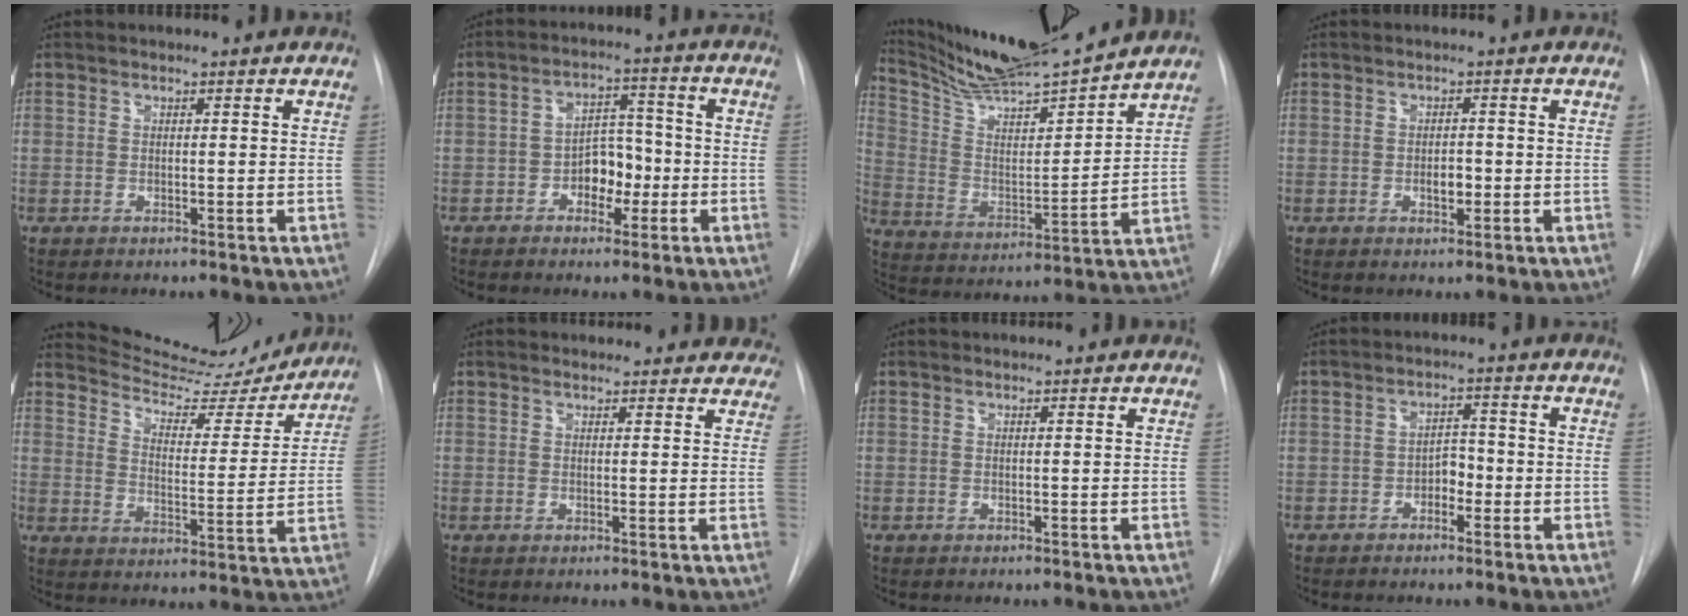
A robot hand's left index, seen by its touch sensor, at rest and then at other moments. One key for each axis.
{"total": 5.9, "fx": -2.3, "fy": 3.6, "fz": 4.0, "tx": -0.058, "ty": 0.016, "tz": -0.037}
{"total": 17.2, "fx": 15.8, "fy": 0.4, "fz": 6.7, "tx": -0.124, "ty": -0.009, "tz": 0.274}
{"total": 1.9, "fx": -0.8, "fy": 1.0, "fz": 1.4, "tx": -0.021, "ty": -0.001, "tz": -0.009}
{"total": 15.3, "fx": 15.0, "fy": 2.5, "fz": 2.2, "tx": -0.027, "ty": -0.035, "tz": 0.199}
{"total": 11.8, "fx": 11.0, "fy": 3.9, "fz": 1.8, "tx": 0.011, "ty": 0.000, "tz": 0.104}
{"total": 0.0}
{"total": 5.1, "fx": -2.5, "fy": 3.0, "fz": 3.2, "tx": -0.047, "ty": 0.016, "tz": -0.044}